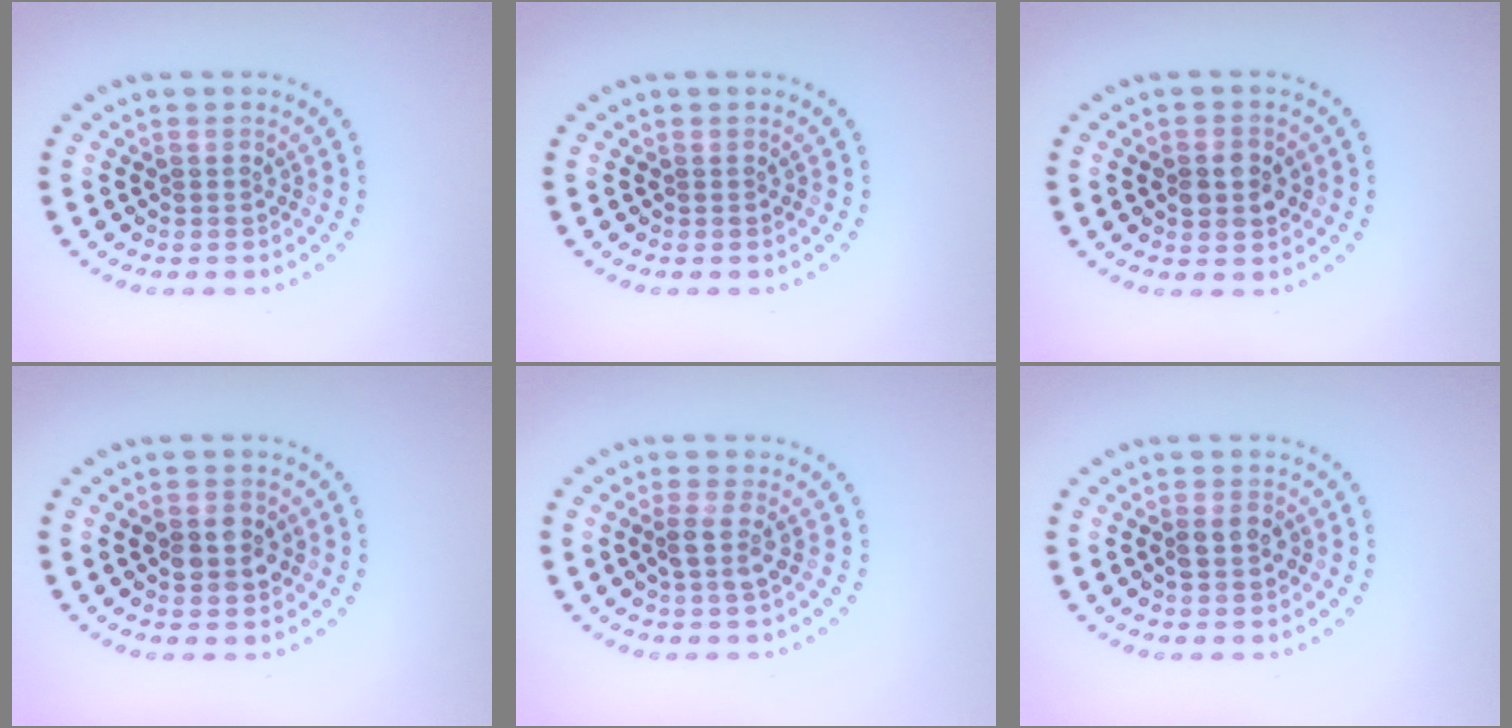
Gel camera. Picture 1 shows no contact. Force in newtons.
{"total": 0.0}
{"total": 2.9, "press": 2.9, "slide": 0.1}
{"total": 2.9, "press": 2.9, "slide": 0.1}
{"total": 2.1, "press": 1.6, "slide": 1.3}
{"total": 1.9, "press": 1.9, "slide": 0.3}